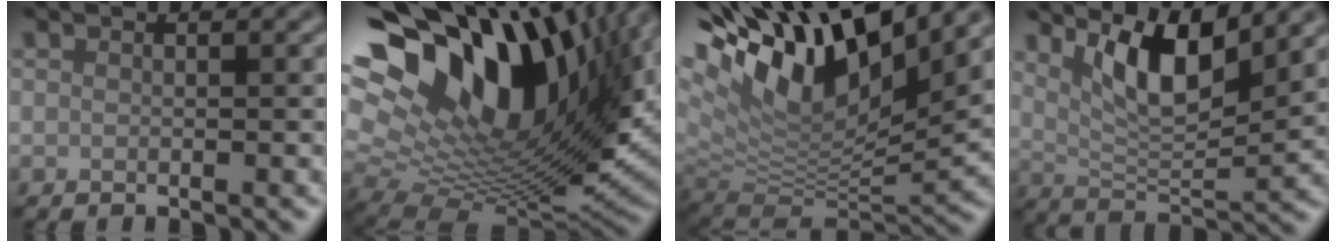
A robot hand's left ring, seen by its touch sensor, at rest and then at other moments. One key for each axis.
{"total": 20.0, "fx": 6.9, "fy": 10.9, "fz": 15.3, "tx": -0.255, "ty": 0.007, "tz": 0.136}
{"total": 14.9, "fx": 7.1, "fy": 6.2, "fz": 11.5, "tx": -0.234, "ty": 0.027, "tz": 0.126}
{"total": 6.4, "fx": 2.7, "fy": 2.1, "fz": 5.4, "tx": -0.098, "ty": -0.018, "tz": 0.045}